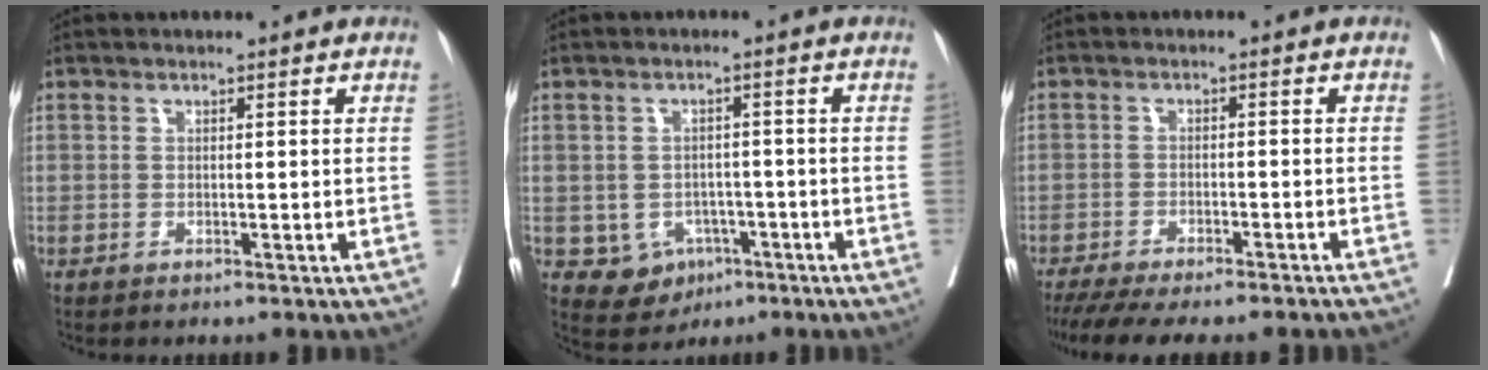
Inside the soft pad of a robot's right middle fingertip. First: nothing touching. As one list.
[{"total": 5.7, "force": [-2.2, 4.9, 1.8], "torque": [-0.023, 0.005, -0.021]}, {"total": 16.0, "force": [-14.1, 2.2, 7.3], "torque": [-0.118, -0.026, -0.188]}]